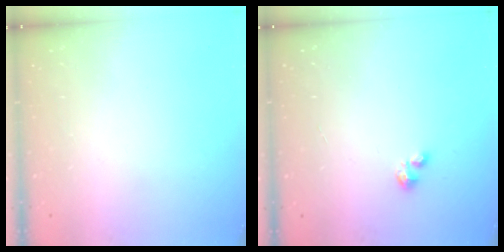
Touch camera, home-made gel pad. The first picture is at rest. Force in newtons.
{"total": 0.7, "press": 0.6, "slide": 0.2}